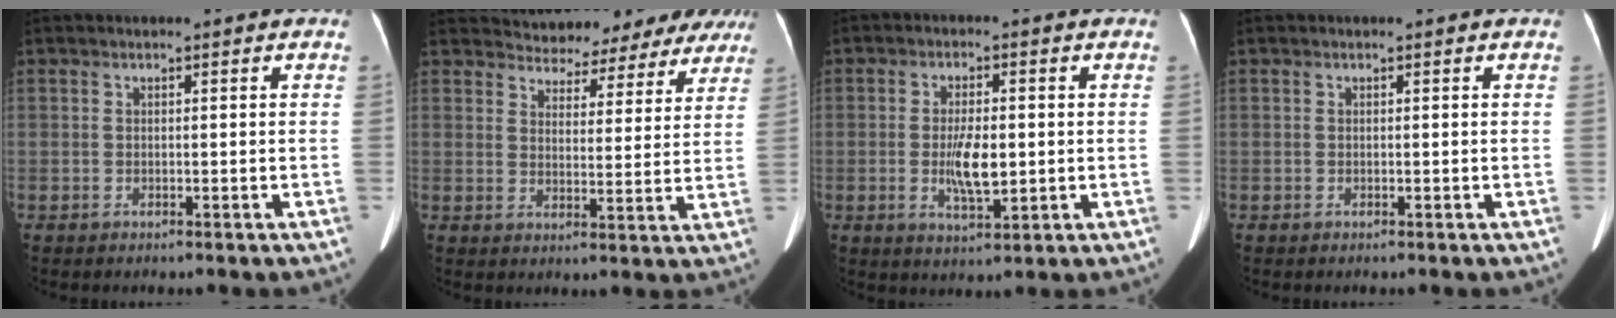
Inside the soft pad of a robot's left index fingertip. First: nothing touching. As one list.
[{"total": 16.6, "force": [15.5, 5.1, 2.9], "torque": [-0.019, -0.020, 0.174]}, {"total": 5.5, "force": [-1.1, 1.7, 5.1], "torque": [-0.099, -0.027, -0.017]}, {"total": 0.0}]